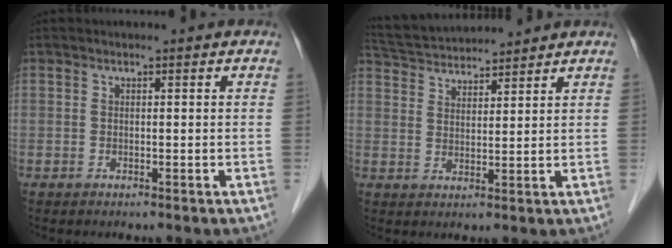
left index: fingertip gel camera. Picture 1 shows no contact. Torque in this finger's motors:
{"motor_torque": [-0.05, -0.11, 0.08, 0.02]}